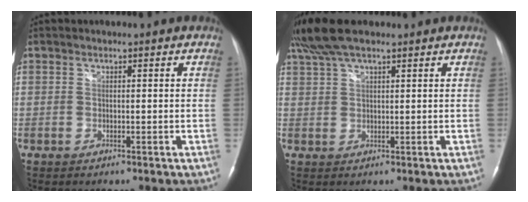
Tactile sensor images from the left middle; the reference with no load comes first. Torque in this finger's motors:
{"motor_torque": [0.76, -0.63, 0.30, 0.12]}